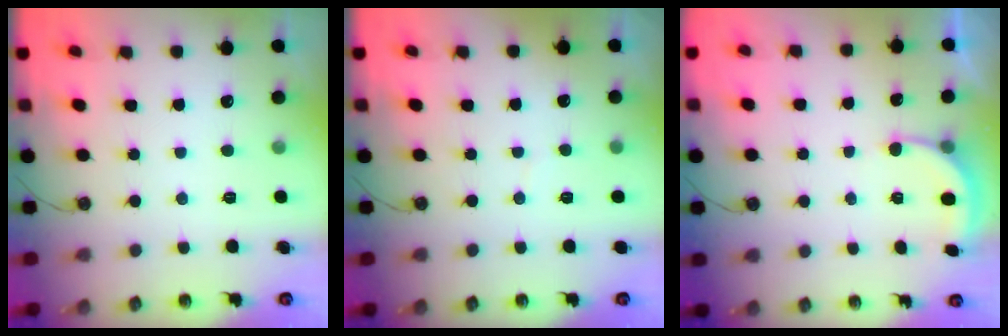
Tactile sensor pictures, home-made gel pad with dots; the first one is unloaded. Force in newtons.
{"total": 1.6, "press": 1.5, "slide": 0.1}
{"total": 3.3, "press": 3.3, "slide": 0.6}